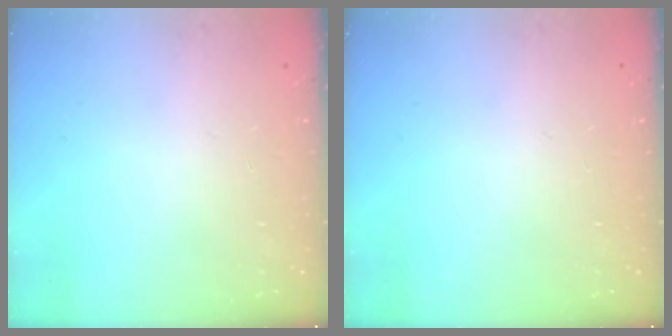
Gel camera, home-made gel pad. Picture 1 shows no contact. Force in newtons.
{"total": 0.0}